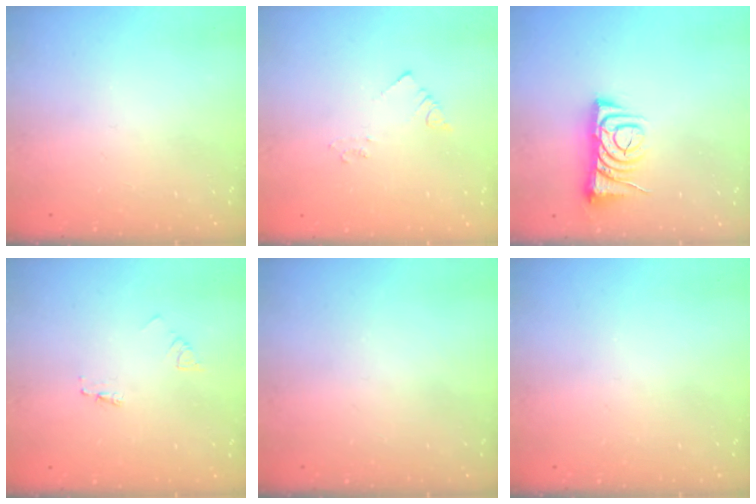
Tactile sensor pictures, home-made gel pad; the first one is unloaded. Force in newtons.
{"total": 2.1, "press": 2.1, "slide": 0.3}
{"total": 7.3, "press": 7.2, "slide": 0.9}
{"total": 2.1, "press": 2.1, "slide": 0.1}
{"total": 0.0}
{"total": 0.0}